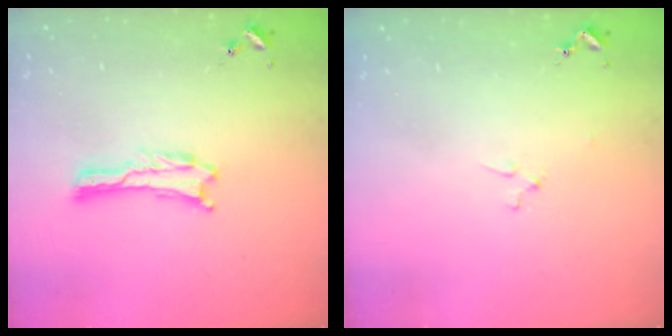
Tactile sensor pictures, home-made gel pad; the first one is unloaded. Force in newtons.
{"total": 1.1, "press": 1.1, "slide": 0.1}